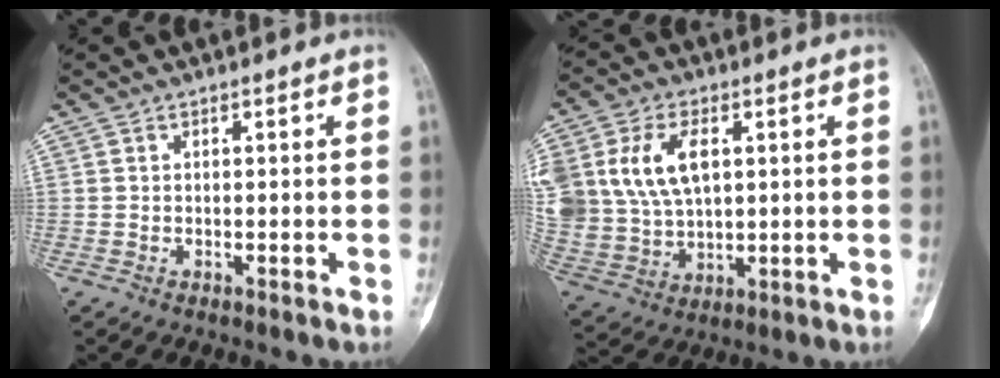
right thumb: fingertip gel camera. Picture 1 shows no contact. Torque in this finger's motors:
{"motor_torque": [0.86, 2.22, 0.28, 0.06, 0.47]}